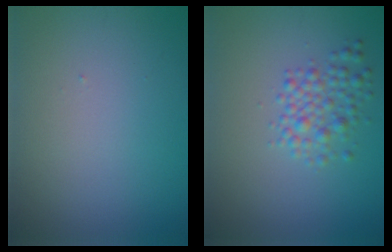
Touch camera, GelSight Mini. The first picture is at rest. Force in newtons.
{"total": 2.8, "press": 2.8, "slide": 0.1}